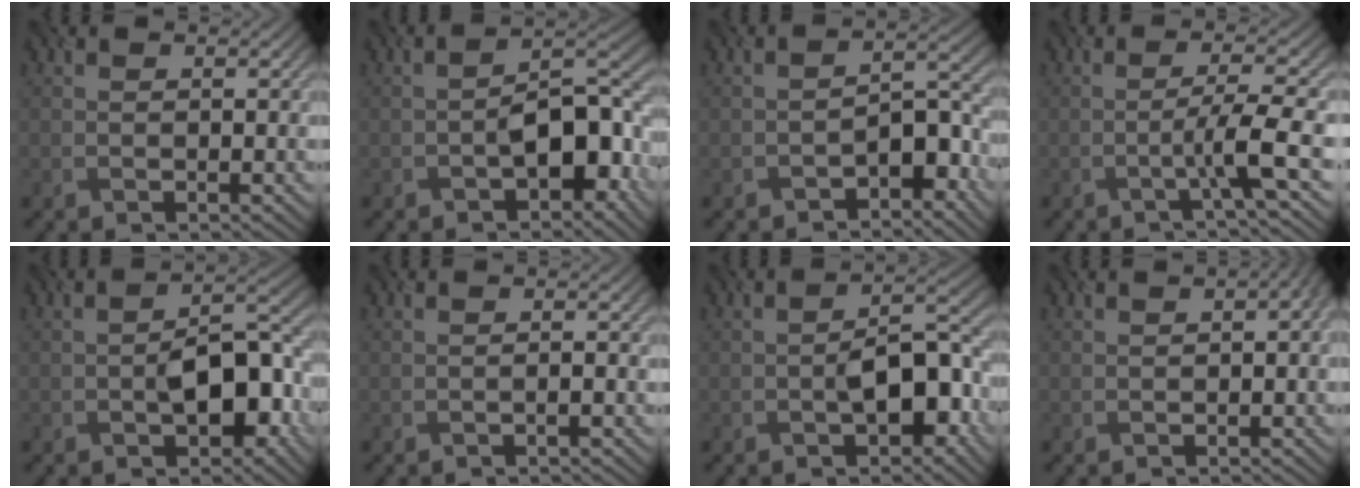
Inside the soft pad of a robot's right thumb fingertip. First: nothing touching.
{"total": 8.0, "force": [-2.9, 3.7, 6.4], "torque": [-0.084, 0.010, -0.051]}
{"total": 5.2, "force": [-3.6, 2.0, 3.2], "torque": [-0.035, 0.013, -0.061]}
{"total": 5.2, "force": [-2.0, 0.3, 4.8], "torque": [-0.075, 0.017, -0.053]}
{"total": 8.1, "force": [-2.1, 4.0, 6.7], "torque": [-0.101, 0.001, -0.032]}
{"total": 0.9, "force": [-0.5, 0.1, 0.7], "torque": [-0.011, 0.004, -0.008]}
{"total": 7.2, "force": [-2.3, 3.3, 6.0], "torque": [-0.086, 0.008, -0.038]}
{"total": 2.9, "force": [-0.2, 1.6, 2.4], "torque": [-0.027, -0.003, 0.004]}